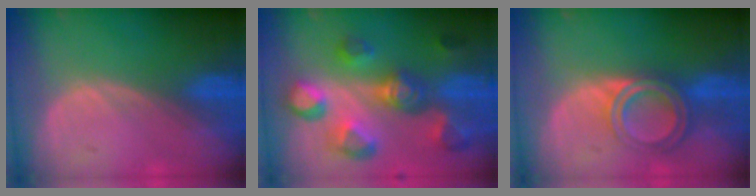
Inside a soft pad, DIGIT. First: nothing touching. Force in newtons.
{"total": 11.0, "press": 9.9, "slide": 4.9}
{"total": 6.4, "press": 5.4, "slide": 3.3}